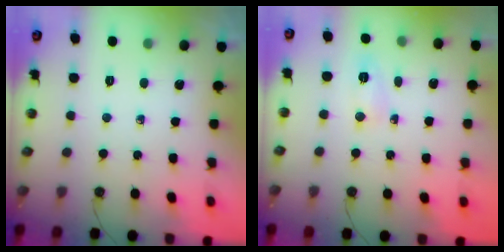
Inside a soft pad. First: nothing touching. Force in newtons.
{"total": 2.9, "press": 2.7, "slide": 1.0}